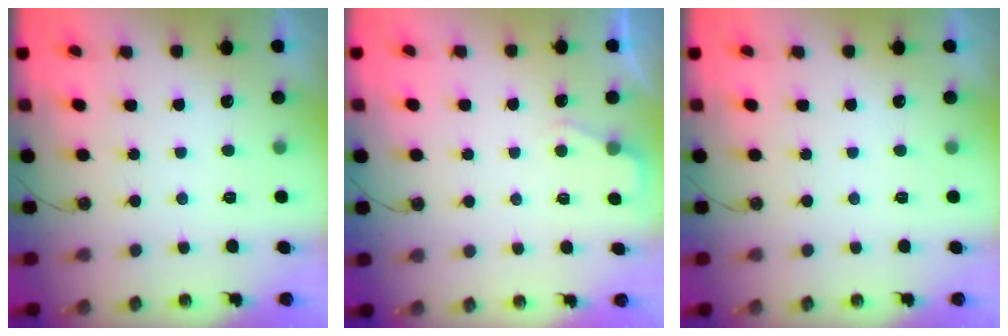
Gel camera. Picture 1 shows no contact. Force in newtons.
{"total": 2.8, "press": 2.7, "slide": 0.5}
{"total": 0.0}